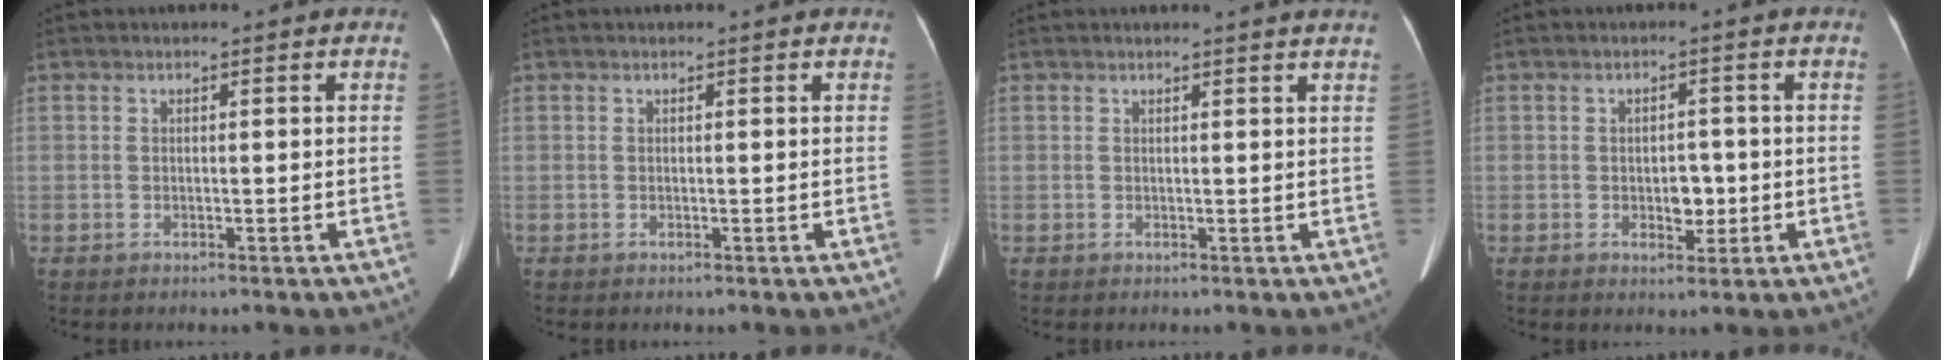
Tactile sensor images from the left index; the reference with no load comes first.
{"total": 0.0}
{"total": 3.1, "force": [2.9, -0.5, 1.0], "torque": [-0.017, -0.003, 0.023]}
{"total": 3.2, "force": [-0.6, 2.0, 2.4], "torque": [-0.030, 0.003, -0.002]}